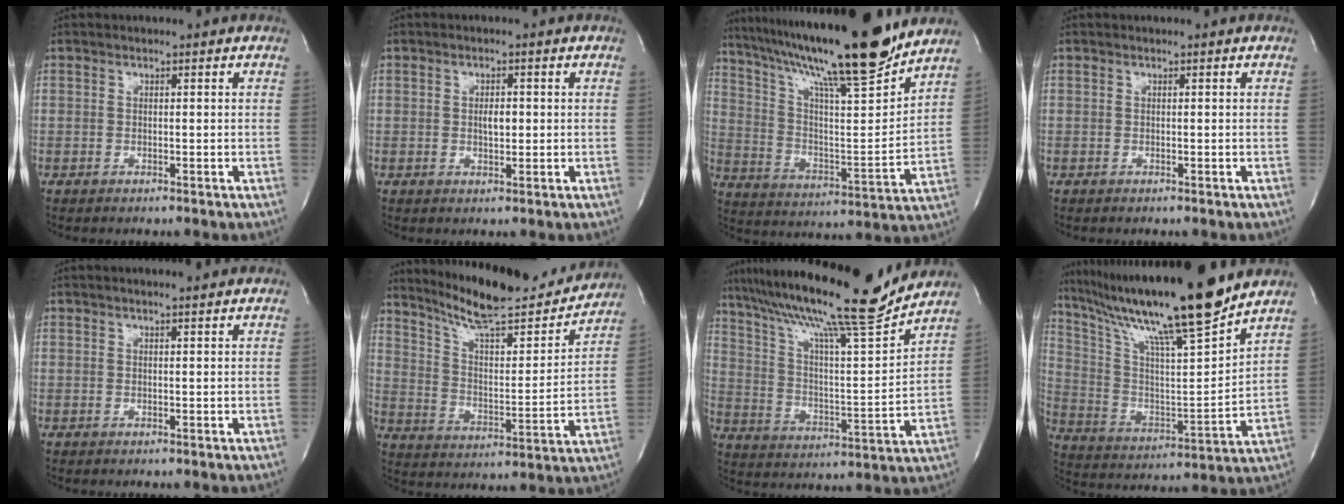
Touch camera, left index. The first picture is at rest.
{"total": 2.4, "force": [0.1, 1.0, 2.1], "torque": [-0.037, -0.001, 0.001]}
{"total": 24.0, "force": [19.3, 1.1, 14.1], "torque": [-0.247, -0.015, 0.310]}
{"total": 0.0}
{"total": 1.5, "force": [1.2, -0.1, 0.9], "torque": [-0.015, 0.007, 0.020]}
{"total": 21.4, "force": [19.2, 2.9, 9.1], "torque": [-0.146, -0.013, 0.286]}
{"total": 21.5, "force": [17.8, 0.3, 12.0], "torque": [-0.214, -0.008, 0.286]}
{"total": 22.0, "force": [17.7, -0.5, 13.0], "torque": [-0.234, -0.013, 0.302]}